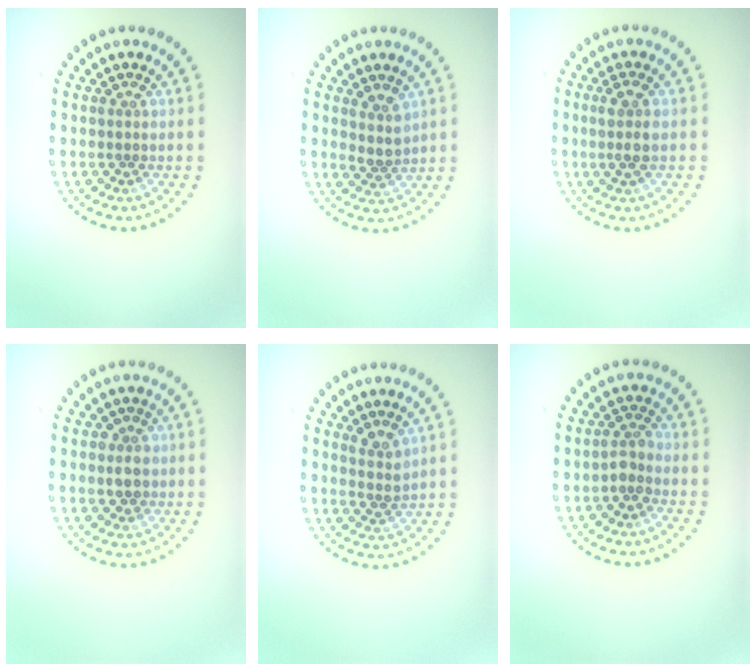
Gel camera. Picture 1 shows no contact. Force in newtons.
{"total": 2.1, "press": 1.7, "slide": 1.1}
{"total": 2.0, "press": 1.8, "slide": 0.9}
{"total": 2.0, "press": 1.9, "slide": 0.7}
{"total": 1.8, "press": 1.4, "slide": 1.2}
{"total": 1.6, "press": 1.3, "slide": 0.9}